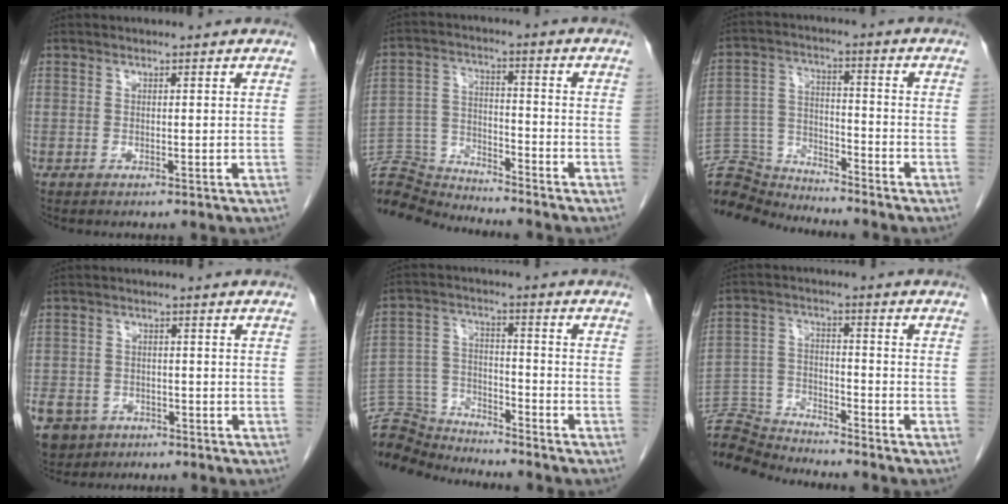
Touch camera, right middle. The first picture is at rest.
{"total": 10.6, "force": [-10.6, -0.2, -0.7], "torque": [0.007, 0.023, -0.203]}
{"total": 10.5, "force": [-10.5, 0.3, -0.9], "torque": [0.011, 0.026, -0.202]}
{"total": 12.1, "force": [-7.0, 9.1, 3.9], "torque": [-0.121, -0.004, -0.104]}
{"total": 10.9, "force": [-10.8, 0.8, -0.5], "torque": [0.001, 0.028, -0.206]}
{"total": 9.5, "force": [-9.4, -0.8, -0.6], "torque": [0.003, 0.013, -0.180]}